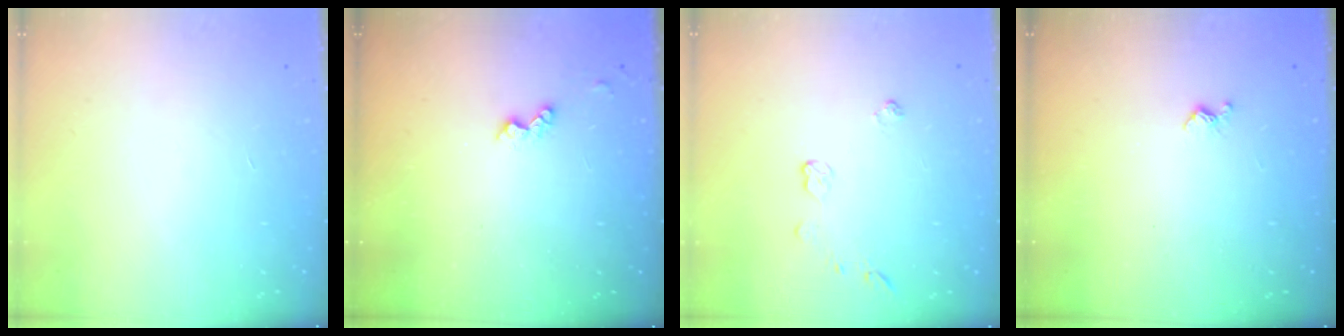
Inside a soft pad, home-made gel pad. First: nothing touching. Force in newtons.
{"total": 4.0, "press": 4.0, "slide": 0.6}
{"total": 4.8, "press": 4.8, "slide": 0.6}
{"total": 4.2, "press": 4.2, "slide": 0.7}